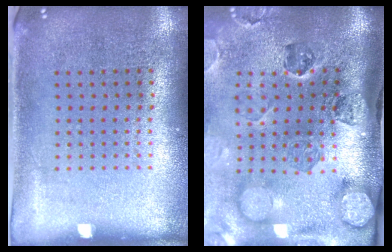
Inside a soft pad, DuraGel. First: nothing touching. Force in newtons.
{"total": 3.2, "press": 2.7, "slide": 1.6}